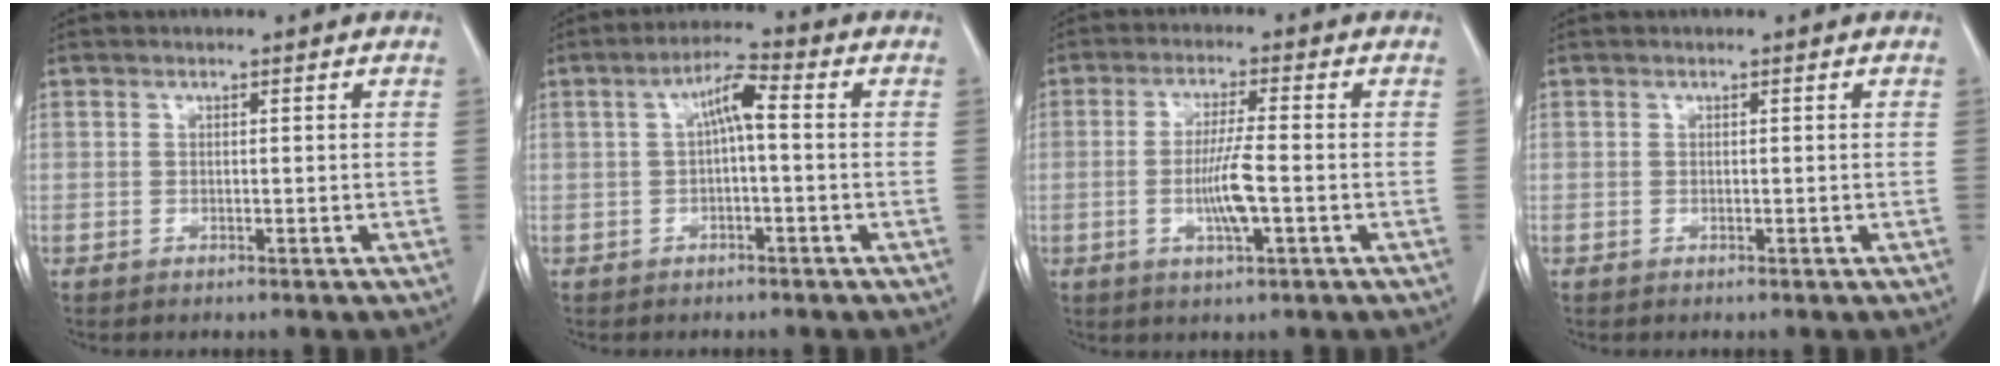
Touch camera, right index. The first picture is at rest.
{"total": 4.8, "force": [0.3, 0.8, 4.7], "torque": [-0.084, 0.019, 0.004]}
{"total": 4.0, "force": [-0.8, 0.1, 3.9], "torque": [-0.076, -0.004, -0.013]}
{"total": 0.0}